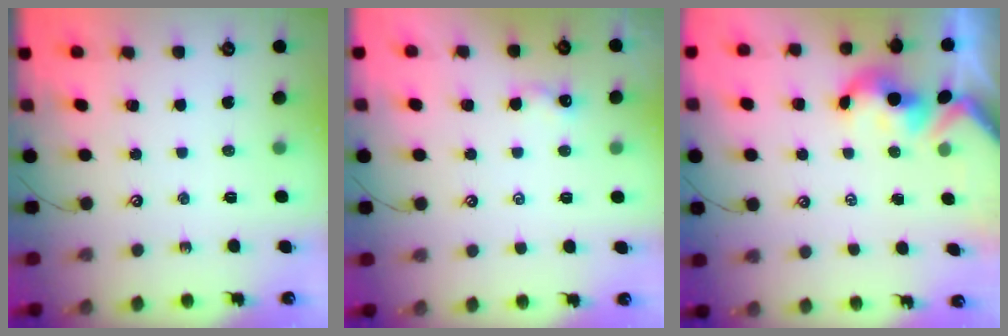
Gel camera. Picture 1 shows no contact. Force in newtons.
{"total": 1.8, "press": 1.8, "slide": 0.3}
{"total": 1.5, "press": 1.5, "slide": 0.1}